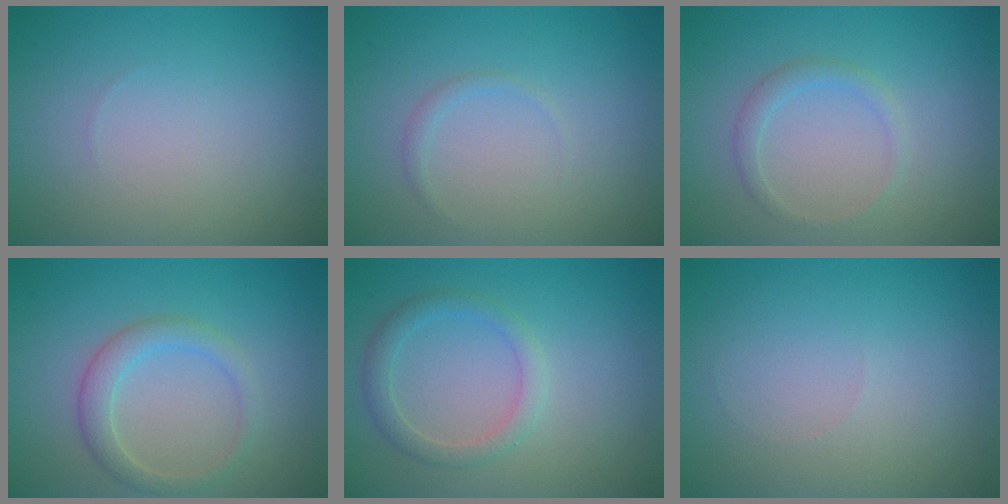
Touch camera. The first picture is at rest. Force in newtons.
{"total": 0.7, "press": 0.7, "slide": 0.1}
{"total": 1.4, "press": 1.4, "slide": 0.1}
{"total": 2.5, "press": 2.5, "slide": 0.0}
{"total": 2.1, "press": 2.1, "slide": 0.1}
{"total": 0.0}